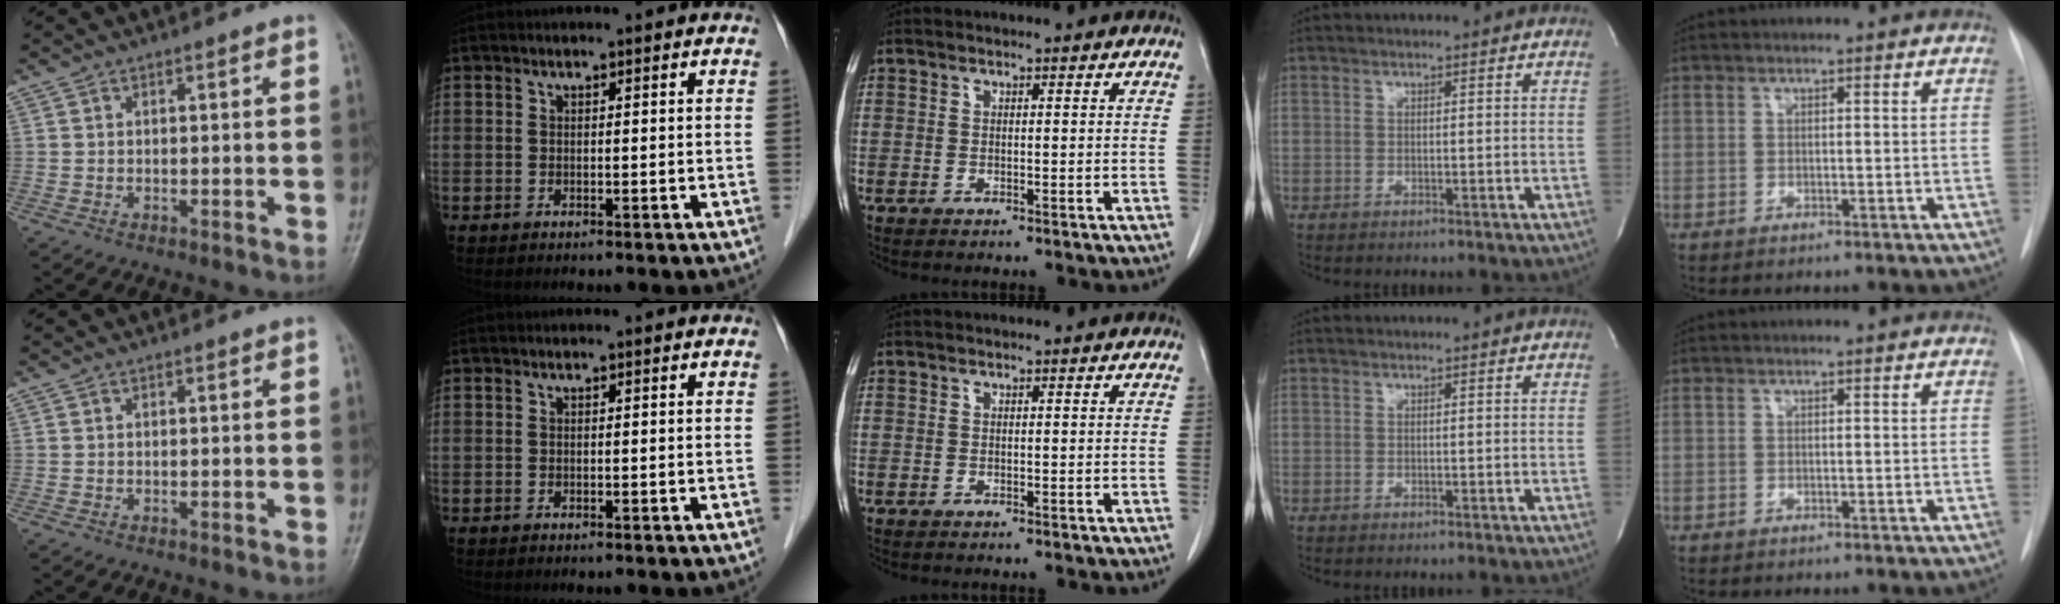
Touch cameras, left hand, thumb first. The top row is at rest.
{}